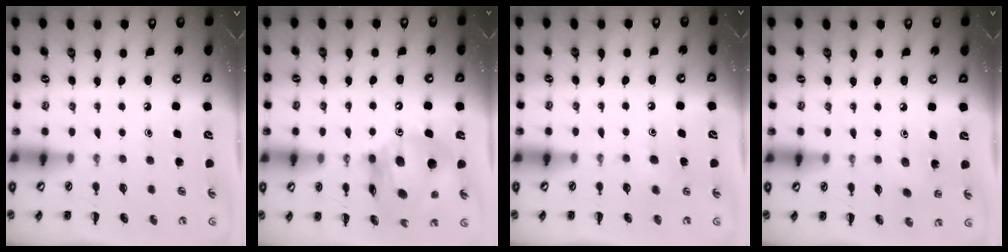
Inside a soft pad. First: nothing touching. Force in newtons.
{"total": 14.8, "press": 14.2, "slide": 4.4}
{"total": 5.0, "press": 4.9, "slide": 1.3}
{"total": 3.6, "press": 3.4, "slide": 1.1}